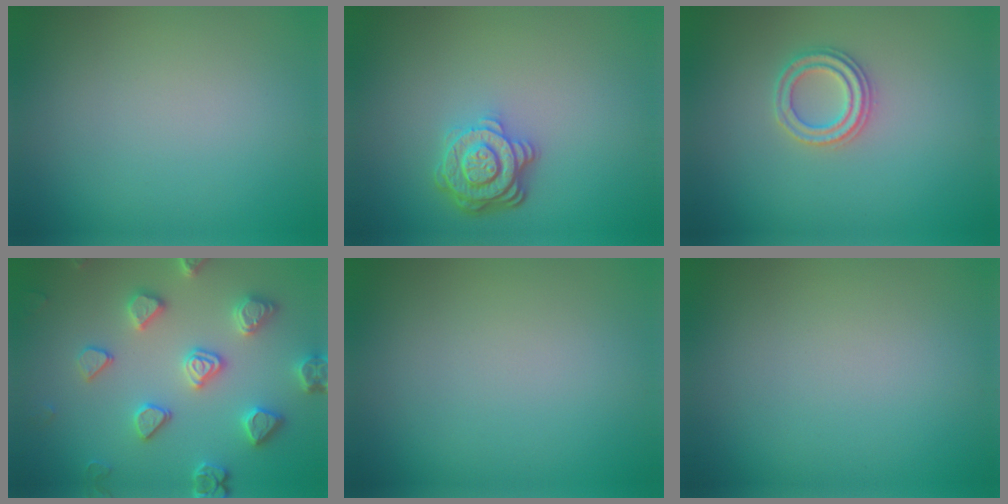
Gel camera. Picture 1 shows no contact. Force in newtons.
{"total": 4.0, "press": 3.2, "slide": 2.4}
{"total": 2.3, "press": 2.3, "slide": 0.3}
{"total": 4.7, "press": 4.5, "slide": 1.4}
{"total": 0.0}
{"total": 0.0}